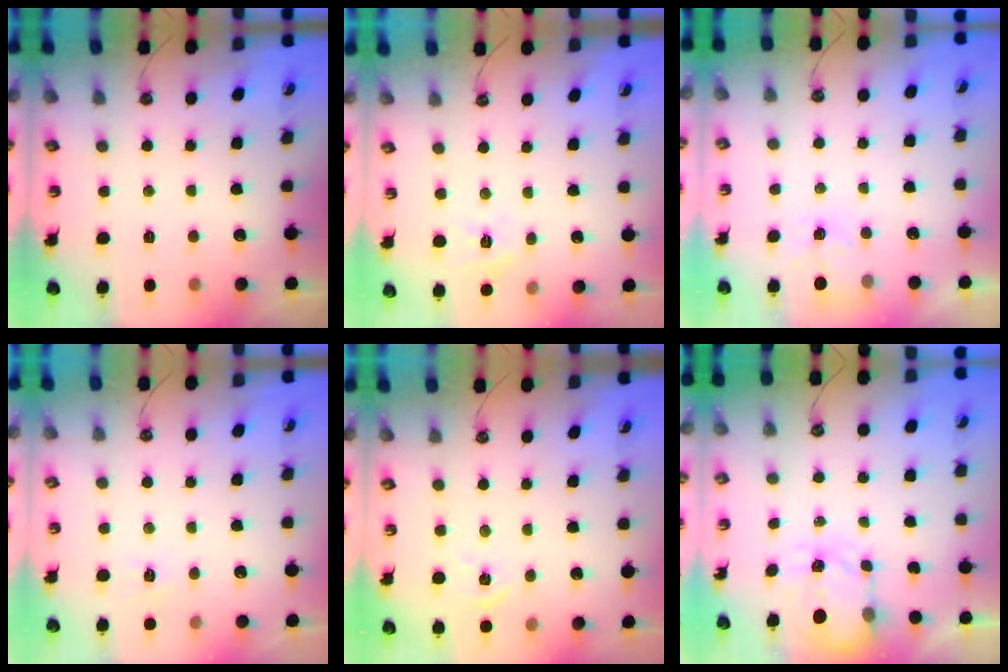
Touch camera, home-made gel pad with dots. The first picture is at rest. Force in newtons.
{"total": 5.1, "press": 5.1, "slide": 0.2}
{"total": 4.0, "press": 4.0, "slide": 0.5}
{"total": 5.0, "press": 5.0, "slide": 0.6}
{"total": 4.4, "press": 4.3, "slide": 0.6}
{"total": 3.5, "press": 3.5, "slide": 0.4}